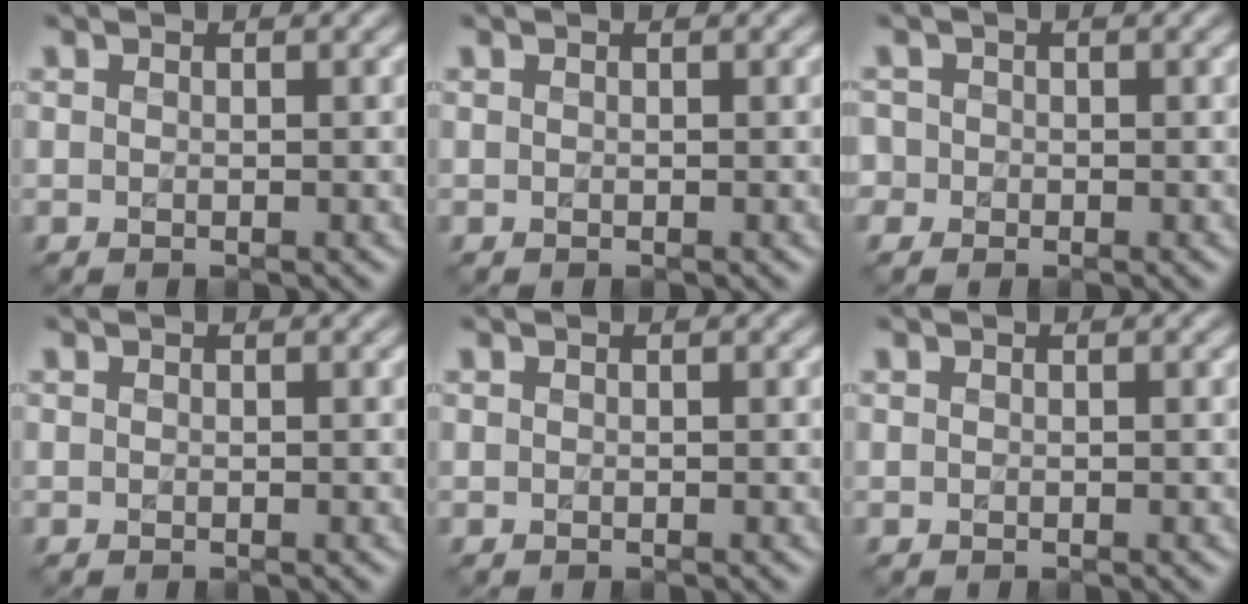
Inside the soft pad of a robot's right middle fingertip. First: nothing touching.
{"total": 0.0}
{"total": 1.5, "force": [-0.1, 1.5, 0.1], "torque": [0.012, -0.001, -0.009]}
{"total": 0.0}
{"total": 0.0}
{"total": 0.0}